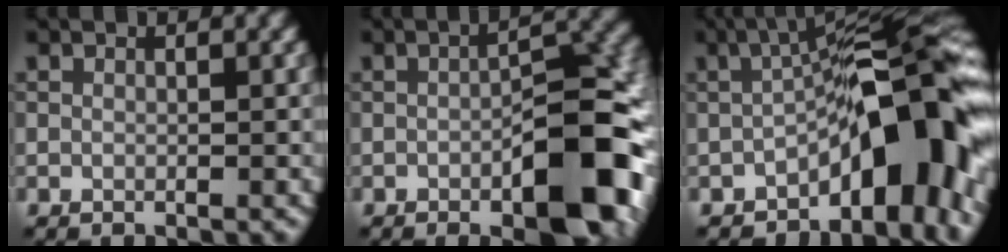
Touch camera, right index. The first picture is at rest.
{"total": 11.0, "force": [-3.8, 4.2, 9.5], "torque": [-0.117, 0.011, -0.055]}
{"total": 11.8, "force": [-4.1, 4.3, 10.2], "torque": [-0.120, 0.023, -0.070]}